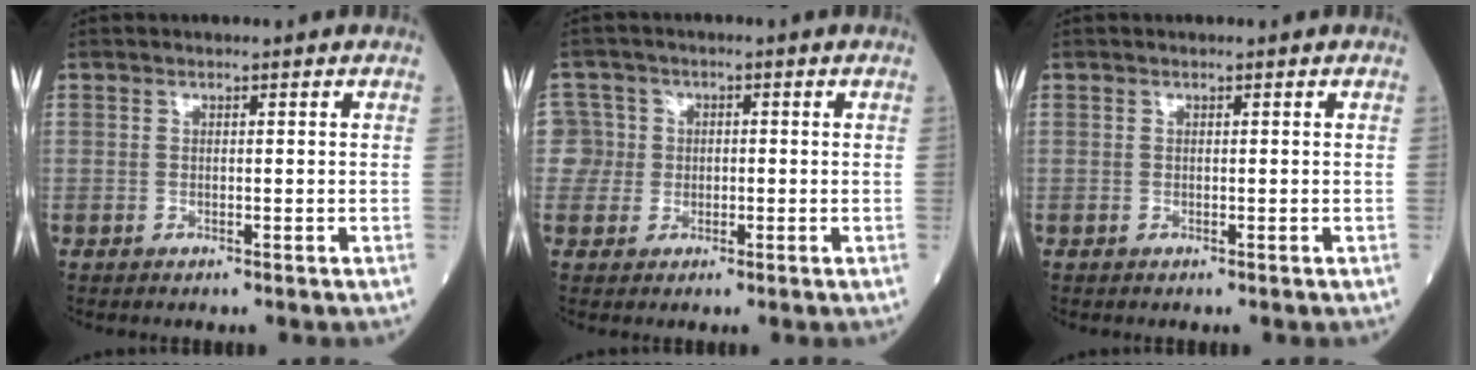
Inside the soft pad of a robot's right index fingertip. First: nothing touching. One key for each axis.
{"total": 3.9, "fx": -0.4, "fy": 3.9, "fz": -0.1, "tx": 0.014, "ty": 0.017, "tz": -0.012}
{"total": 0.0}